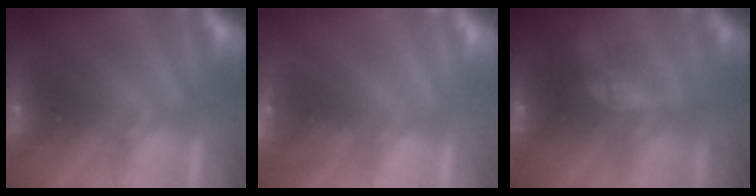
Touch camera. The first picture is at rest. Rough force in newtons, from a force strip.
{"total": 2.7}
{"total": 4.8}